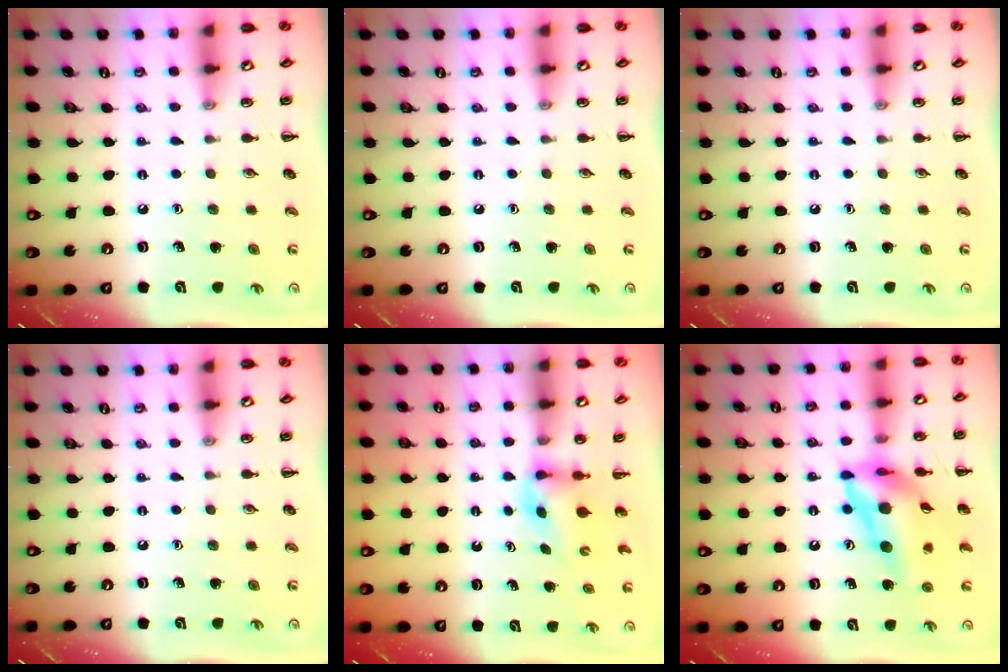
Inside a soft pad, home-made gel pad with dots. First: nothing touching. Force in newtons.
{"total": 0.0}
{"total": 0.0}
{"total": 0.0}
{"total": 2.9, "press": 2.7, "slide": 1.0}
{"total": 15.6, "press": 14.8, "slide": 5.0}